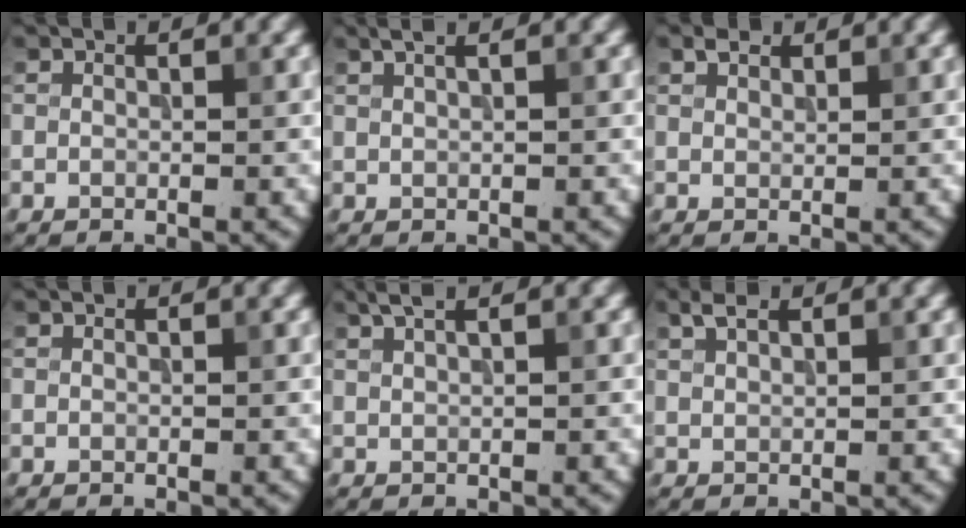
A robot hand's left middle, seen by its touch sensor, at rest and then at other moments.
{"total": 2.4, "force": [1.5, 1.0, 1.6], "torque": [-0.012, 0.004, 0.001]}
{"total": 1.2, "force": [1.0, 0.6, 0.3], "torque": [-0.007, 0.003, 0.020]}
{"total": 0.0}
{"total": 2.1, "force": [1.5, 0.5, 1.4], "torque": [-0.017, 0.003, 0.019]}
{"total": 1.7, "force": [1.2, 0.6, 0.9], "torque": [-0.021, 0.003, 0.024]}